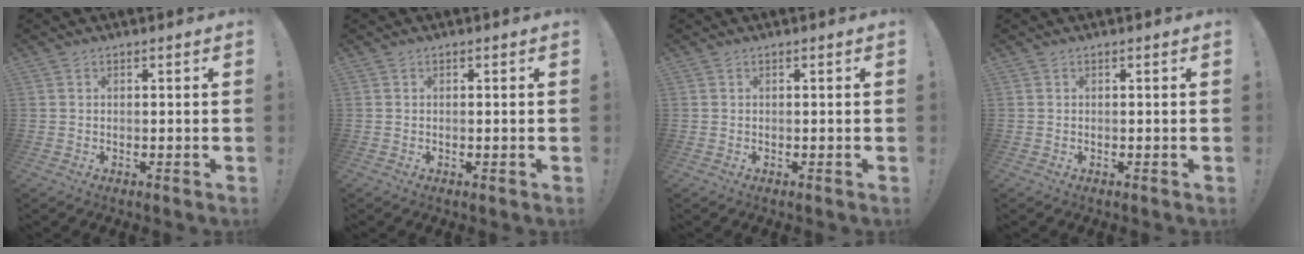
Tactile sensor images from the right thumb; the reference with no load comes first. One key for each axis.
{"total": 0.5, "fx": -0.1, "fy": -0.2, "fz": 0.4, "tx": -0.007, "ty": -0.001, "tz": -0.003}
{"total": 0.0}
{"total": 0.0}